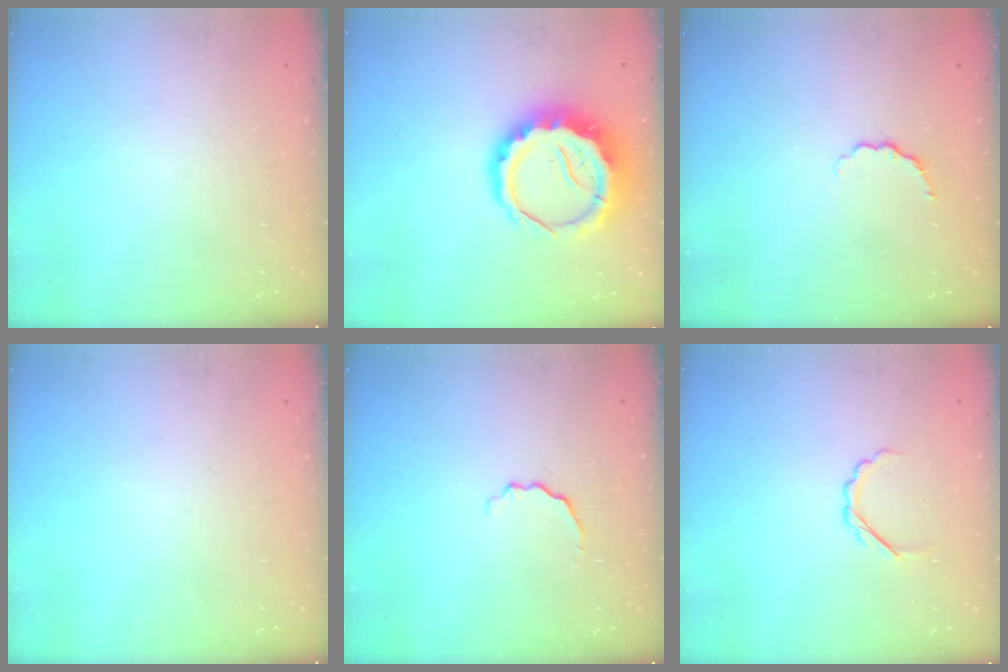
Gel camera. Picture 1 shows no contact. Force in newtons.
{"total": 11.9, "press": 11.6, "slide": 2.4}
{"total": 3.3, "press": 3.1, "slide": 1.0}
{"total": 0.0}
{"total": 2.9, "press": 2.8, "slide": 0.8}
{"total": 3.5, "press": 3.4, "slide": 0.8}